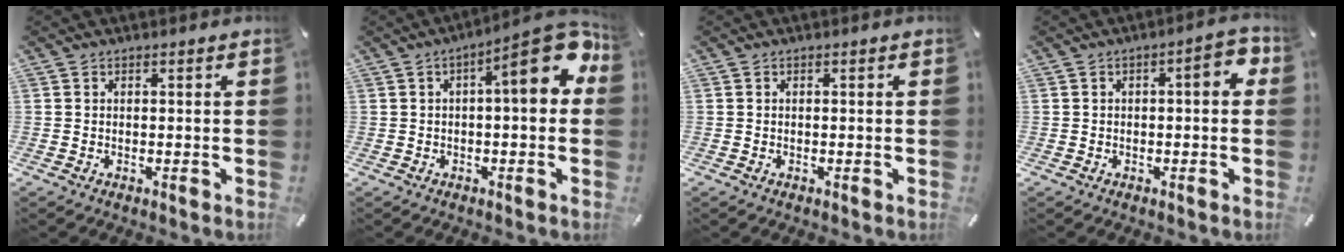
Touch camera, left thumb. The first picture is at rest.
{"total": 13.8, "force": [4.1, 3.9, 12.6], "torque": [-0.150, -0.038, 0.056]}
{"total": 0.0}
{"total": 5.6, "force": [0.2, 2.2, 5.2], "torque": [-0.065, 0.003, -0.005]}